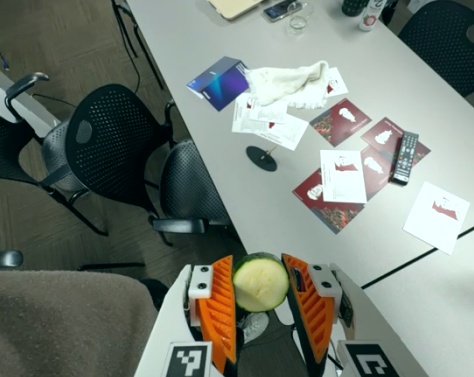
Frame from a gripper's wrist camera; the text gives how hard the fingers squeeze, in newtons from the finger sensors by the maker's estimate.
{"total": 10.8, "left": 10.6, "right": 11.0}